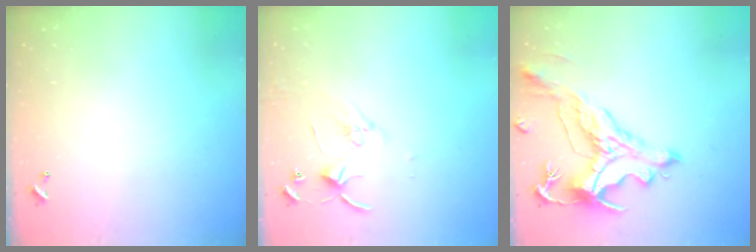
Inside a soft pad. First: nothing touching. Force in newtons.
{"total": 5.5, "press": 5.5, "slide": 0.3}
{"total": 2.9, "press": 2.6, "slide": 1.5}